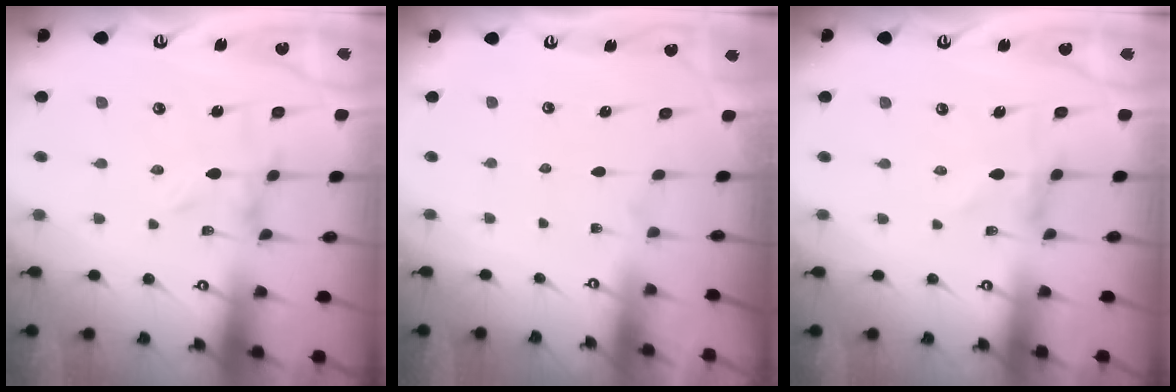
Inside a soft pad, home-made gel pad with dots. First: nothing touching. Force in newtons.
{"total": 1.6, "press": 1.6, "slide": 0.1}
{"total": 1.0, "press": 1.0, "slide": 0.2}